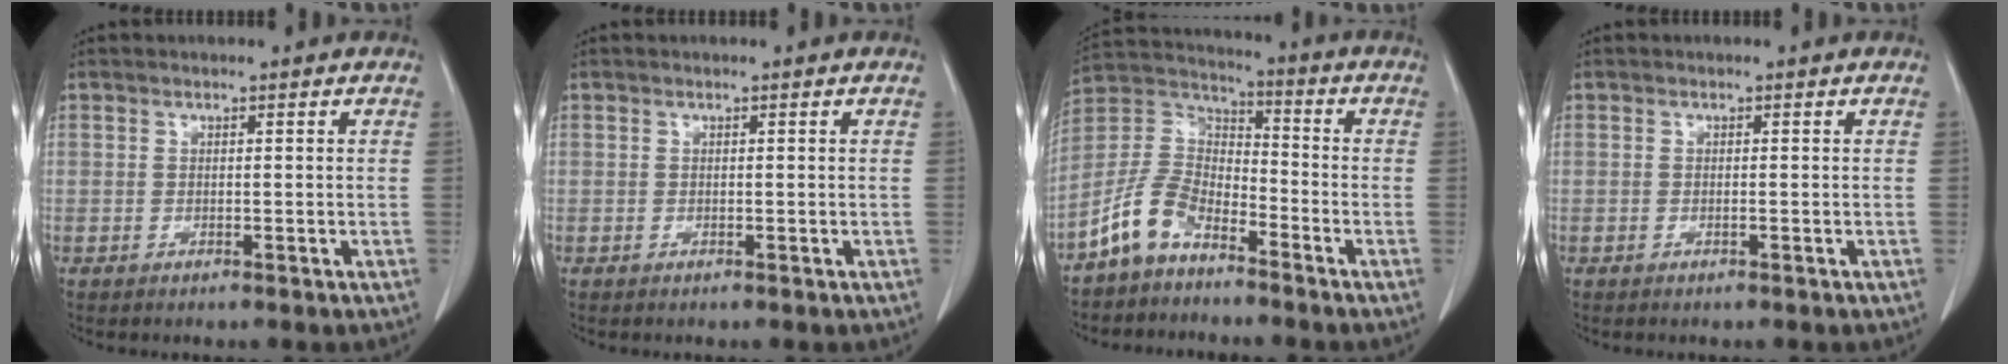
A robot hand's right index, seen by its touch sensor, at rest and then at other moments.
{"total": 0.0}
{"total": 10.0, "force": [-6.7, 4.9, 5.5], "torque": [-0.138, 0.020, -0.140]}
{"total": 0.6, "force": [-0.2, 0.2, 0.5], "torque": [-0.014, -0.001, -0.002]}